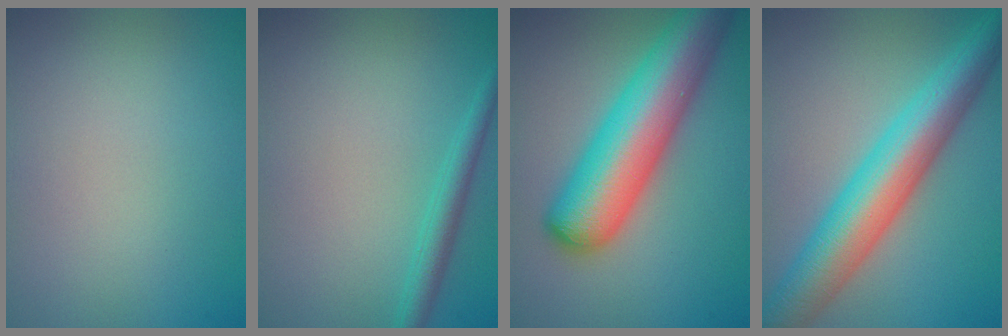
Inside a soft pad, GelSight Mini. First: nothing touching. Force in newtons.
{"total": 2.2, "press": 2.2, "slide": 0.1}
{"total": 10.1, "press": 10.1, "slide": 0.4}
{"total": 9.2, "press": 9.2, "slide": 0.2}